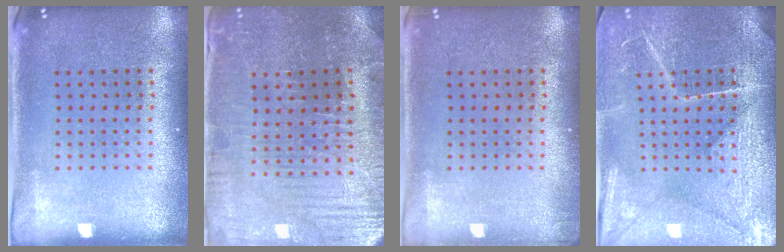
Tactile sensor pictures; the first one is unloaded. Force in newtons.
{"total": 1.8, "press": 1.8, "slide": 0.3}
{"total": 0.7, "press": 0.7, "slide": 0.2}
{"total": 3.8, "press": 3.6, "slide": 1.1}